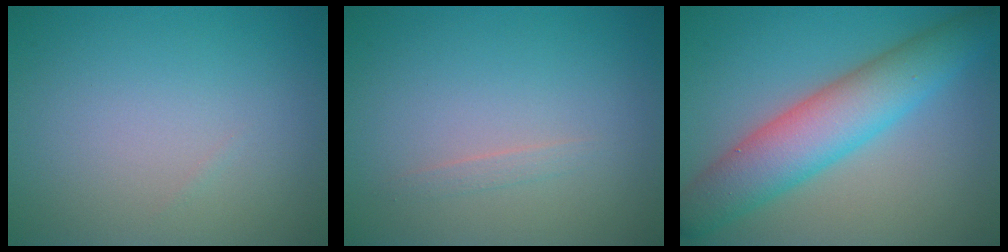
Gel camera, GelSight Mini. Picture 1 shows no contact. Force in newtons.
{"total": 0.7, "press": 0.7, "slide": 0.1}
{"total": 7.4, "press": 7.4, "slide": 0.4}